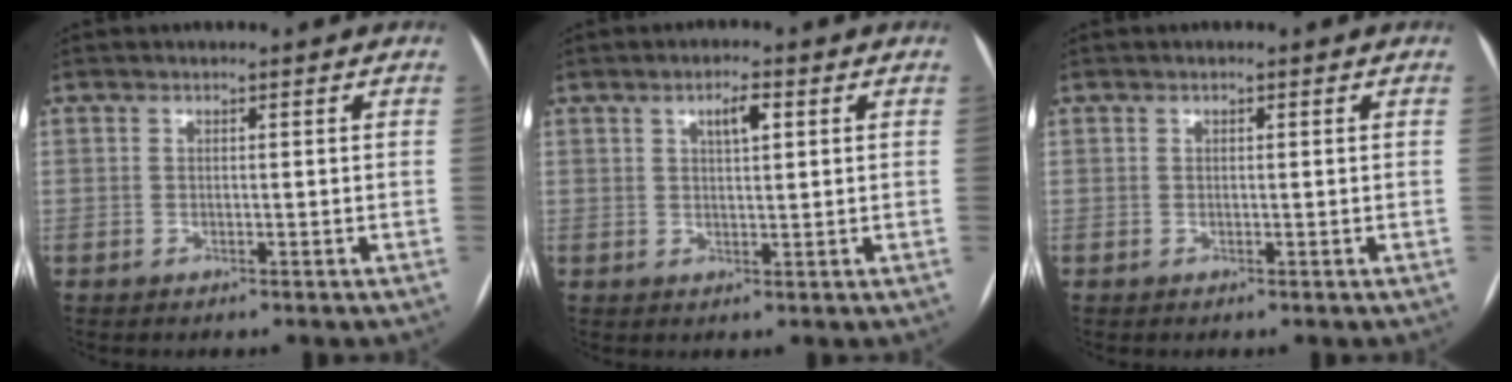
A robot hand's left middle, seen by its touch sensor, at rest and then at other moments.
{"total": 3.2, "force": [1.3, 0.8, 2.8], "torque": [-0.048, 0.003, 0.022]}
{"total": 0.0}